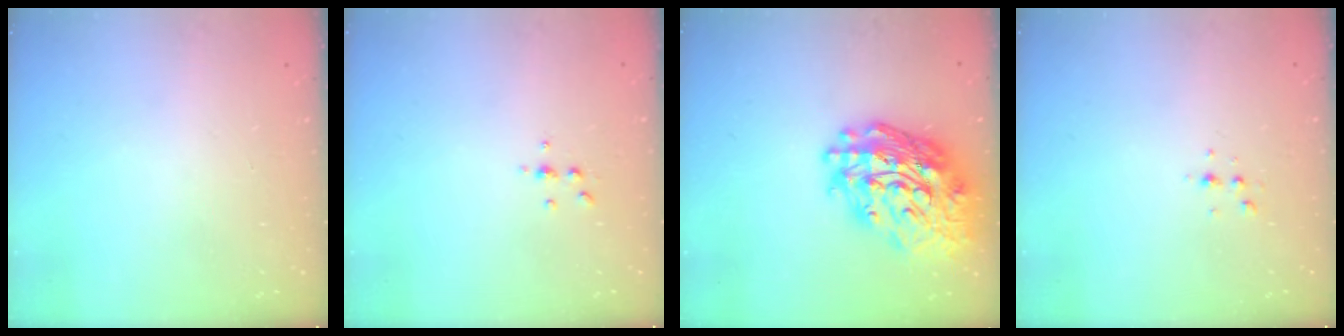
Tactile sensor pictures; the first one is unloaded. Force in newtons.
{"total": 3.8, "press": 3.7, "slide": 0.5}
{"total": 24.3, "press": 24.2, "slide": 2.6}
{"total": 3.7, "press": 3.2, "slide": 1.7}